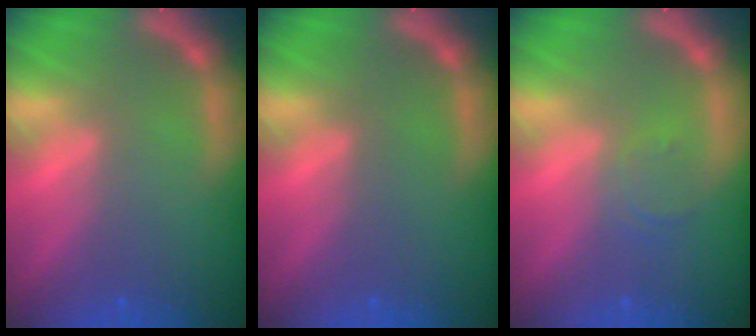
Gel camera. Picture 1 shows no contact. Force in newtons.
{"total": 0.0}
{"total": 1.9}